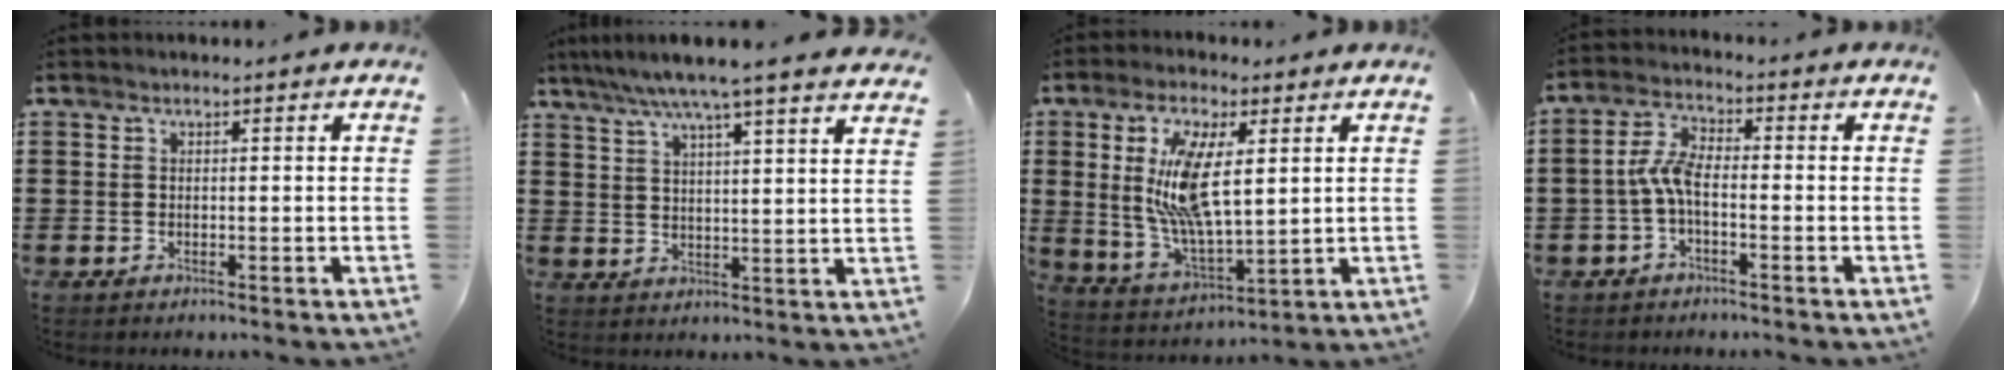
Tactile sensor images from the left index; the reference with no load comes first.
{"total": 6.6, "force": [5.6, -0.8, 3.4], "torque": [-0.084, -0.025, 0.096]}
{"total": 11.4, "force": [3.4, 4.2, 10.1], "torque": [-0.219, 0.000, 0.057]}
{"total": 5.0, "force": [-1.1, 1.8, 4.6], "torque": [-0.112, -0.002, -0.029]}